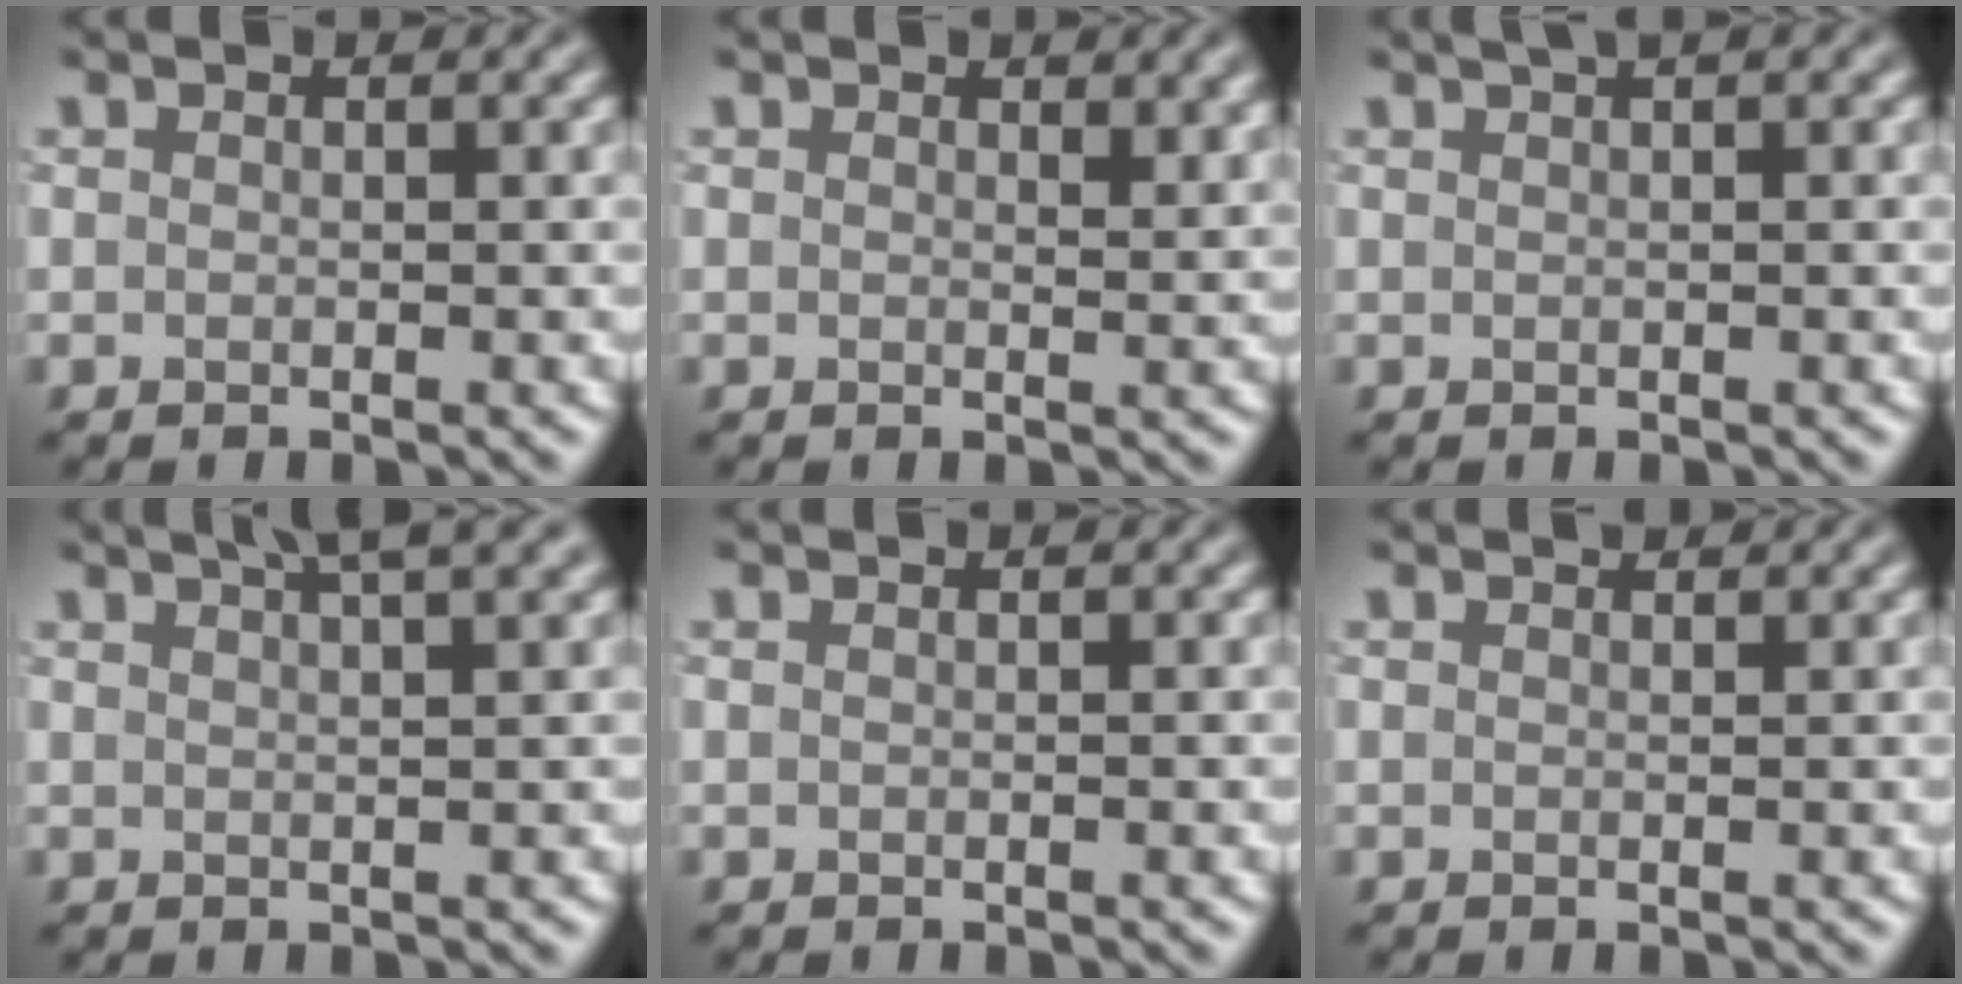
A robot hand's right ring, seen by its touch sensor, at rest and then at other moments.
{"total": 1.5, "force": [1.0, 0.5, 0.9], "torque": [-0.010, -0.003, 0.020]}
{"total": 1.9, "force": [1.2, 0.6, 1.4], "torque": [-0.016, 0.002, 0.012]}
{"total": 5.4, "force": [3.7, 1.5, 3.6], "torque": [-0.028, 0.024, 0.027]}
{"total": 0.0}
{"total": 0.7, "force": [0.7, 0.1, 0.2], "torque": [-0.006, -0.003, 0.010]}